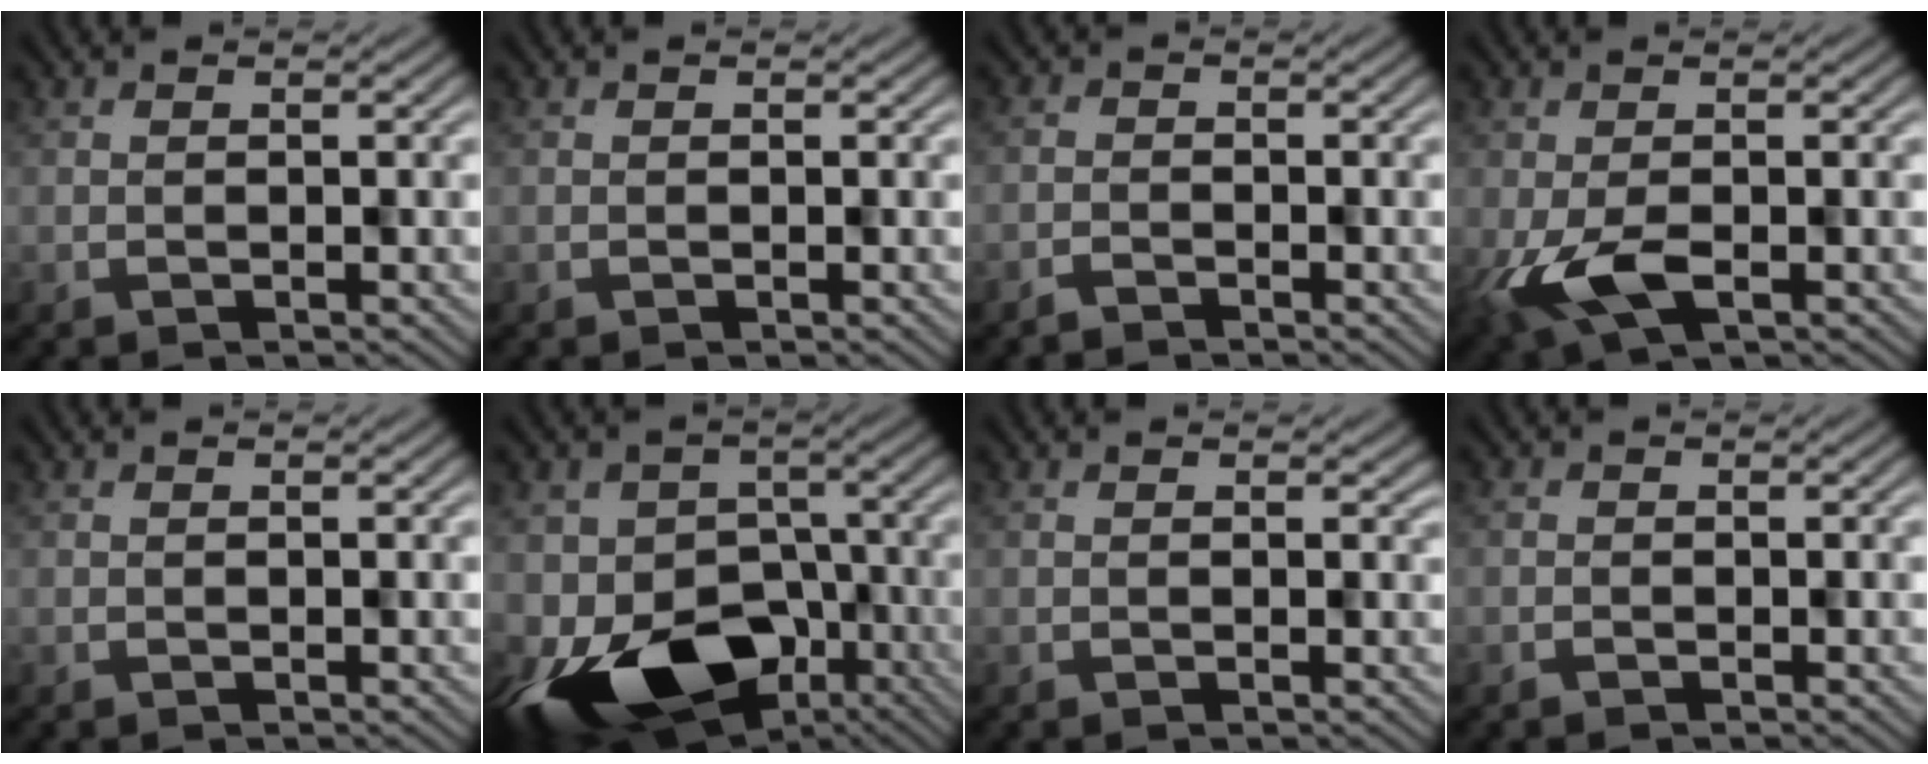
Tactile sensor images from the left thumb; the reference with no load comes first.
{"total": 0.0}
{"total": 1.5, "force": [-1.3, 0.4, -0.4], "torque": [0.011, 0.001, -0.026]}
{"total": 7.1, "force": [-2.7, 3.1, 5.8], "torque": [-0.124, -0.012, -0.042]}
{"total": 0.0}
{"total": 16.8, "force": [-8.6, 10.6, 9.9], "torque": [-0.162, -0.034, -0.117]}
{"total": 0.6, "force": [0.2, -0.1, -0.5], "torque": [0.010, 0.001, 0.005]}
{"total": 0.8, "force": [-0.5, 0.3, -0.4], "torque": [0.012, -0.001, -0.008]}